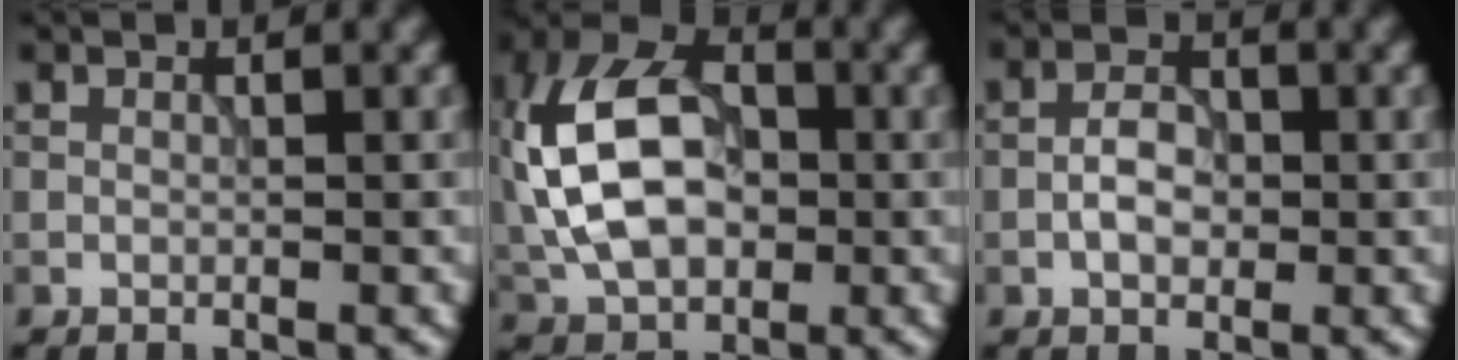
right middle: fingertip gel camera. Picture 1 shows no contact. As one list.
[{"total": 12.6, "force": [0.1, 8.2, 9.6], "torque": [-0.206, 0.023, -0.014]}, {"total": 2.8, "force": [-0.7, 1.7, 2.1], "torque": [-0.036, 0.005, -0.017]}]